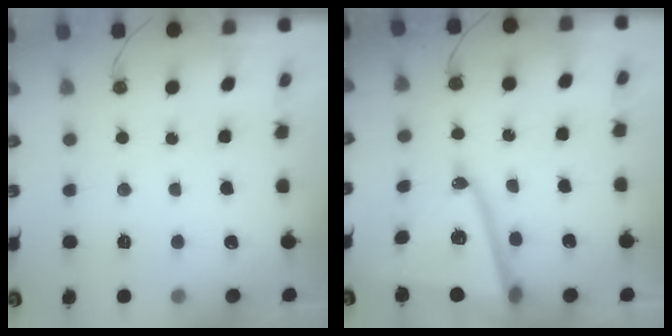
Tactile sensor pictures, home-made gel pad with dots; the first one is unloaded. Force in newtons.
{"total": 16.9, "press": 16.7, "slide": 2.4}